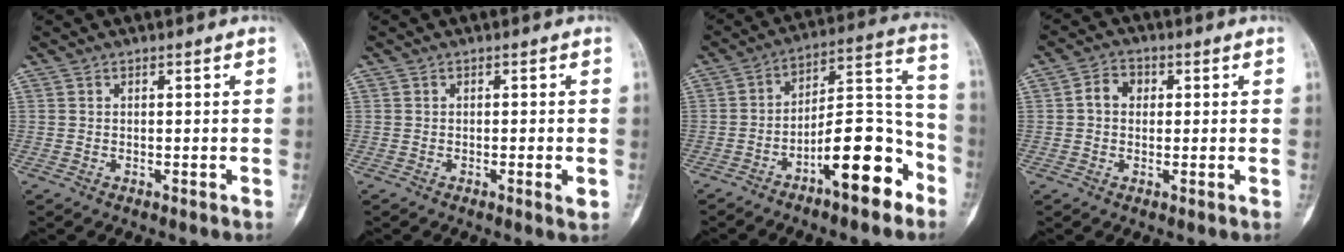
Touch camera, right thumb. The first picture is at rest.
{"total": 1.9, "force": [-0.5, 0.2, 1.8], "torque": [-0.034, -0.005, -0.009]}
{"total": 15.9, "force": [-8.5, 5.4, 12.3], "torque": [-0.176, 0.084, -0.136]}
{"total": 4.0, "force": [0.4, 3.3, 2.3], "torque": [-0.026, 0.013, 0.000]}